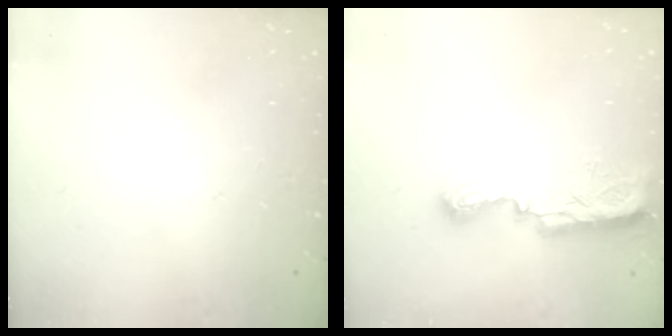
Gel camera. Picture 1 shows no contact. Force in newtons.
{"total": 8.2, "press": 8.1, "slide": 0.8}